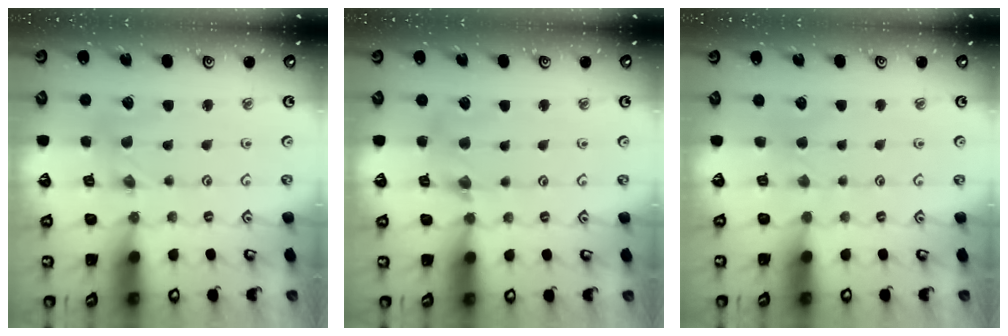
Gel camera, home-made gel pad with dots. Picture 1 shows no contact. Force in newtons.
{"total": 5.2, "press": 5.1, "slide": 0.6}
{"total": 2.0, "press": 1.9, "slide": 0.3}